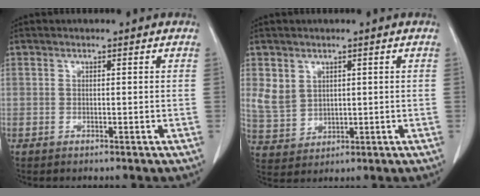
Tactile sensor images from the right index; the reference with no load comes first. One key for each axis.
{"total": 4.9, "fx": 1.9, "fy": 4.0, "fz": 1.9, "tx": -0.043, "ty": 0.008, "tz": 0.055}